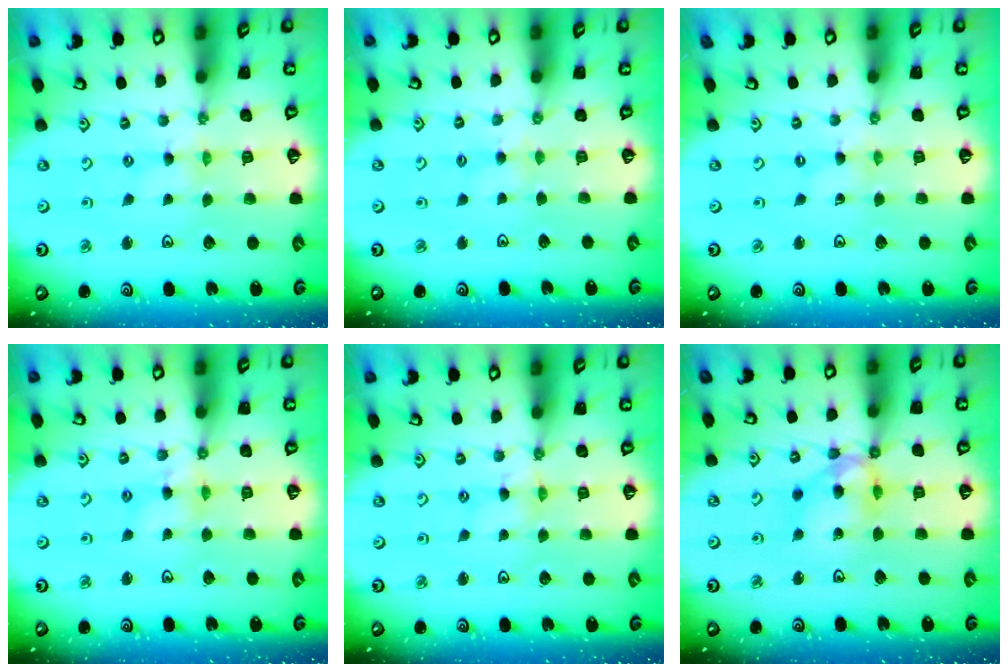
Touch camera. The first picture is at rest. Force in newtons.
{"total": 2.5, "press": 2.5, "slide": 0.3}
{"total": 0.0}
{"total": 6.2, "press": 6.2, "slide": 0.4}
{"total": 1.2, "press": 1.2, "slide": 0.3}
{"total": 11.9, "press": 11.6, "slide": 2.6}